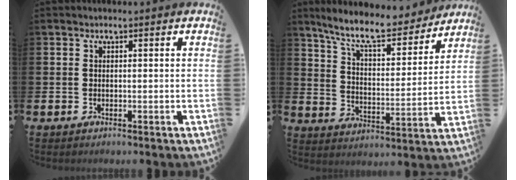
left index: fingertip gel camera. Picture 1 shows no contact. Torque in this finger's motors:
{"motor_torque": [1.07, -1.07, 0.84, 0.21]}